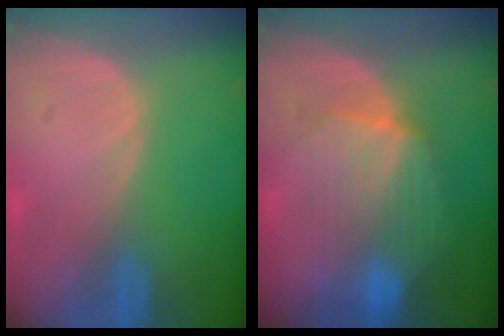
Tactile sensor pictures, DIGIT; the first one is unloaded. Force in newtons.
{"total": 7.7, "press": 7.6, "slide": 0.7}